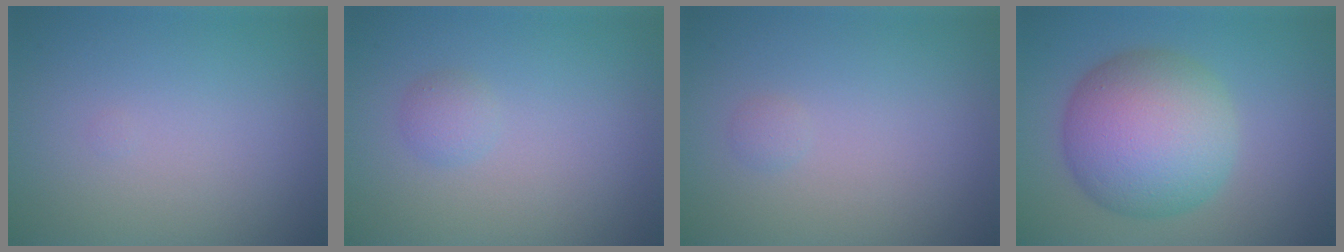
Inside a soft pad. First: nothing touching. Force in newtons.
{"total": 1.1, "press": 1.1, "slide": 0.0}
{"total": 0.6, "press": 0.6, "slide": 0.1}
{"total": 9.4, "press": 9.4, "slide": 0.2}